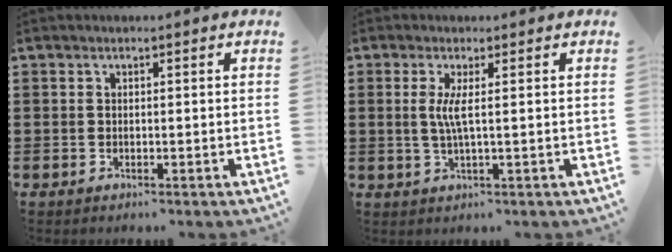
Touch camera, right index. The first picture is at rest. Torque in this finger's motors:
{"motor_torque": [0.57, 0.24, 0.32, 0.09]}